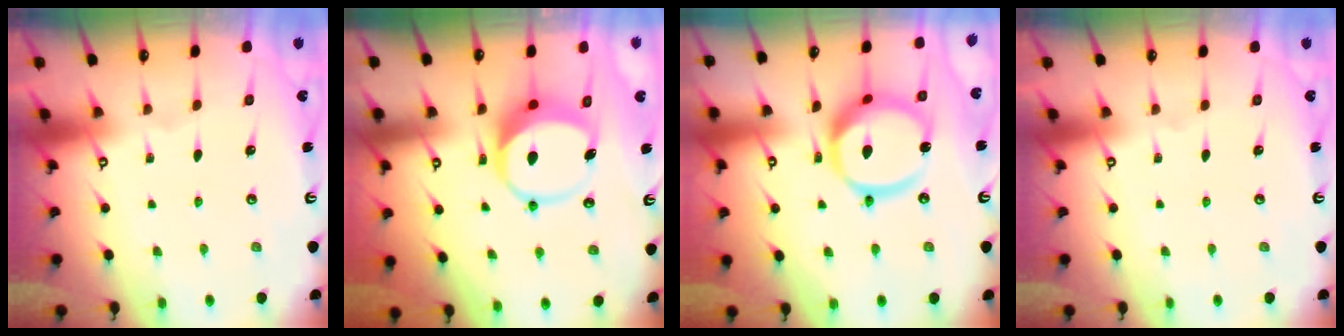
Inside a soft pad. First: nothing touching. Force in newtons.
{"total": 8.9, "press": 8.8, "slide": 1.5}
{"total": 16.2, "press": 16.0, "slide": 1.9}
{"total": 0.0}